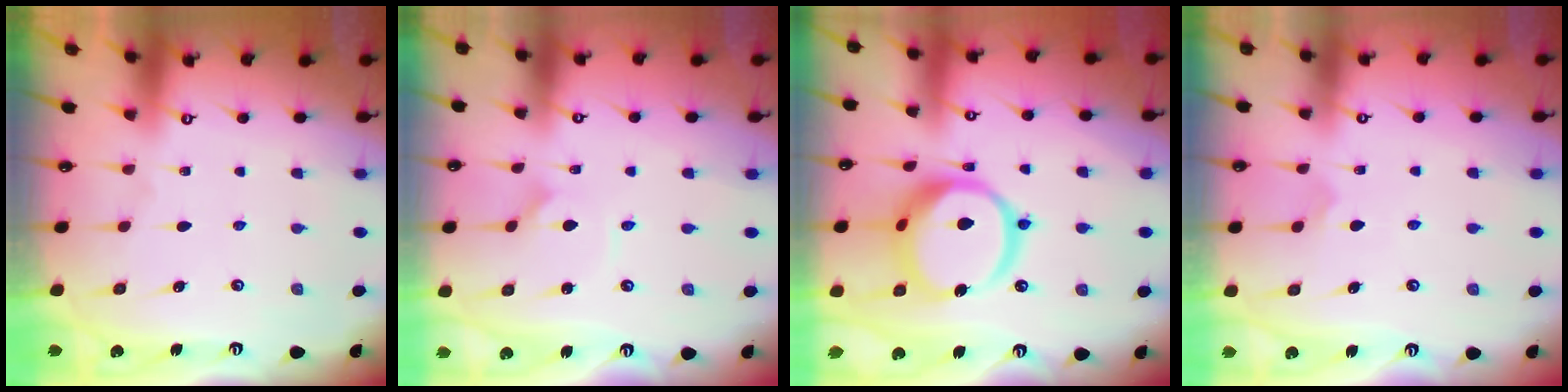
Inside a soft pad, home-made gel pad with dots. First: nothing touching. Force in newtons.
{"total": 2.3, "press": 2.3, "slide": 0.2}
{"total": 17.0, "press": 16.9, "slide": 1.9}
{"total": 4.4, "press": 4.4, "slide": 0.4}